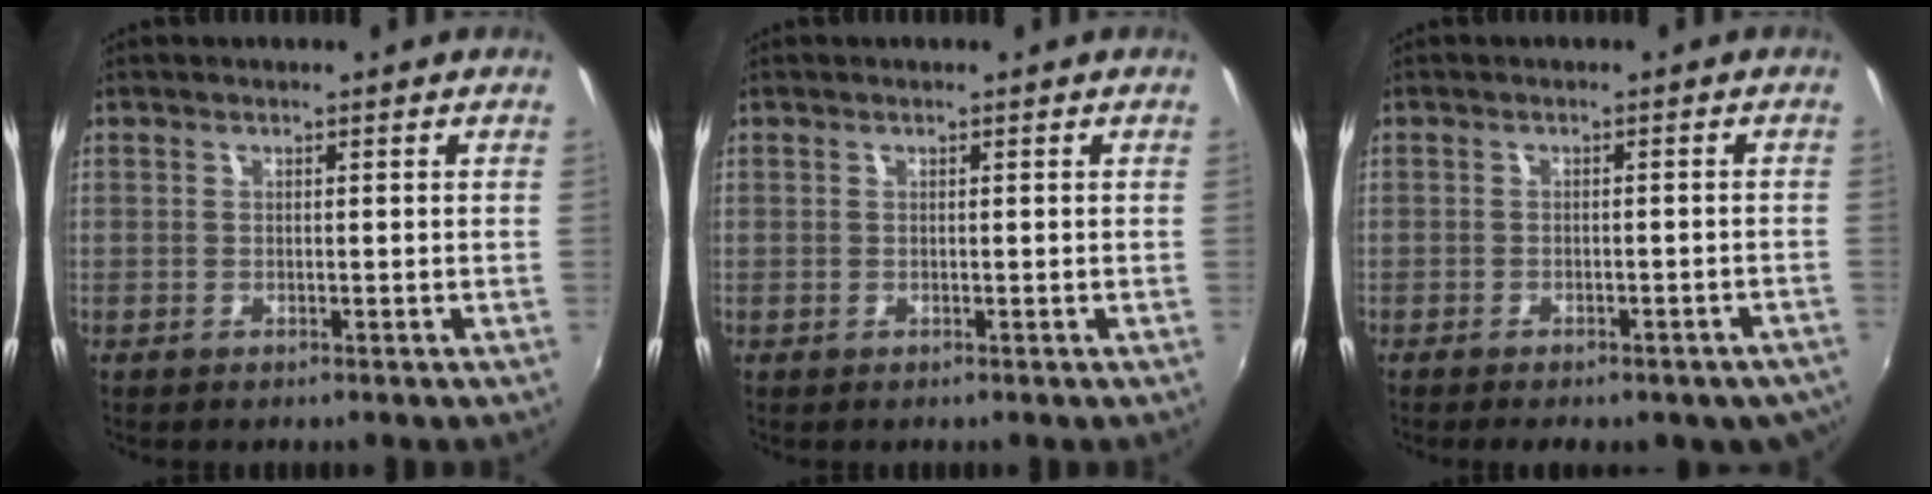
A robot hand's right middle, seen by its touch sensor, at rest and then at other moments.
{"total": 0.0}
{"total": 9.9, "force": [-7.7, 3.7, 5.0], "torque": [-0.094, -0.019, -0.086]}